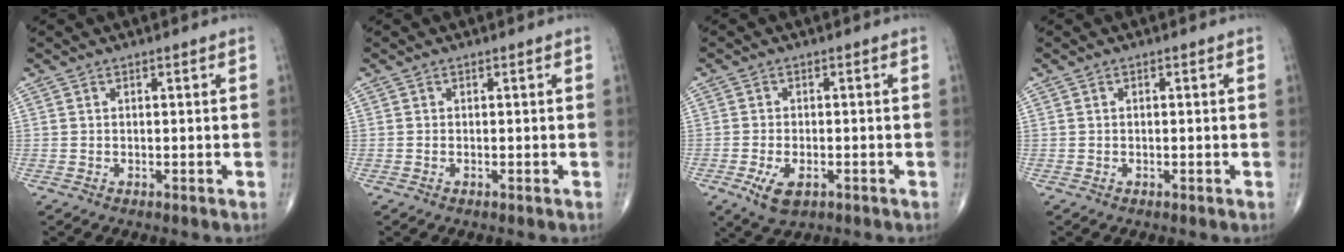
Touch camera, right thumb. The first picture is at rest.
{"total": 0.0}
{"total": 5.2, "force": [-2.2, 2.7, 3.9], "torque": [-0.071, -0.001, -0.032]}
{"total": 0.0}